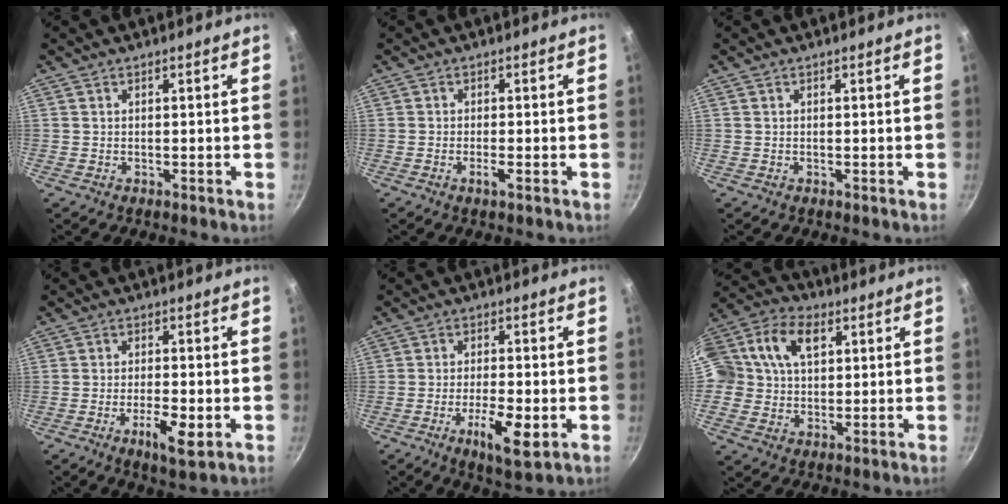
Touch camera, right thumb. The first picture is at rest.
{"total": 1.8, "force": [-0.8, 0.3, 1.6], "torque": [-0.034, 0.004, -0.018]}
{"total": 0.0}
{"total": 6.3, "force": [-2.2, 1.9, 5.6], "torque": [-0.096, 0.008, -0.035]}
{"total": 8.1, "force": [-2.7, 2.4, 7.2], "torque": [-0.125, 0.005, -0.043]}
{"total": 17.0, "force": [4.4, 12.9, 10.2], "torque": [-0.202, 0.030, 0.063]}